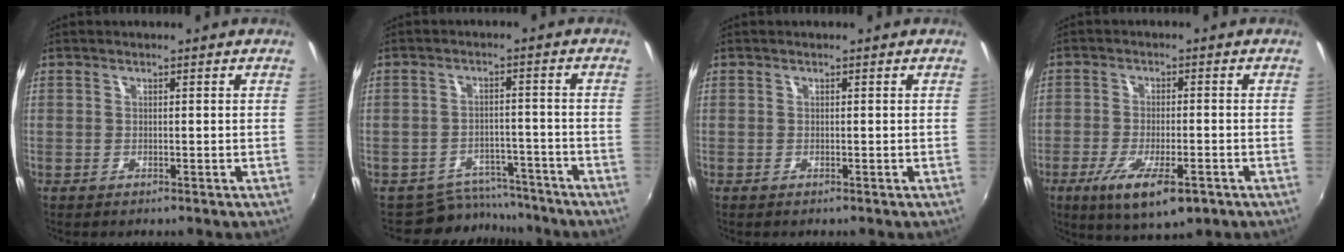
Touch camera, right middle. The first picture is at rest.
{"total": 7.5, "force": [-6.9, 2.8, -0.1], "torque": [-0.005, 0.021, -0.095]}
{"total": 0.0}
{"total": 10.2, "force": [-5.5, 2.6, 8.2], "torque": [-0.170, -0.037, -0.091]}